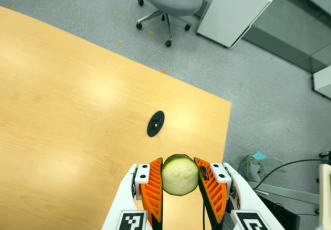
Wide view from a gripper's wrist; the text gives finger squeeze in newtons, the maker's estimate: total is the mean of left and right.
{"total": 10.4, "left": 9.2, "right": 11.6}